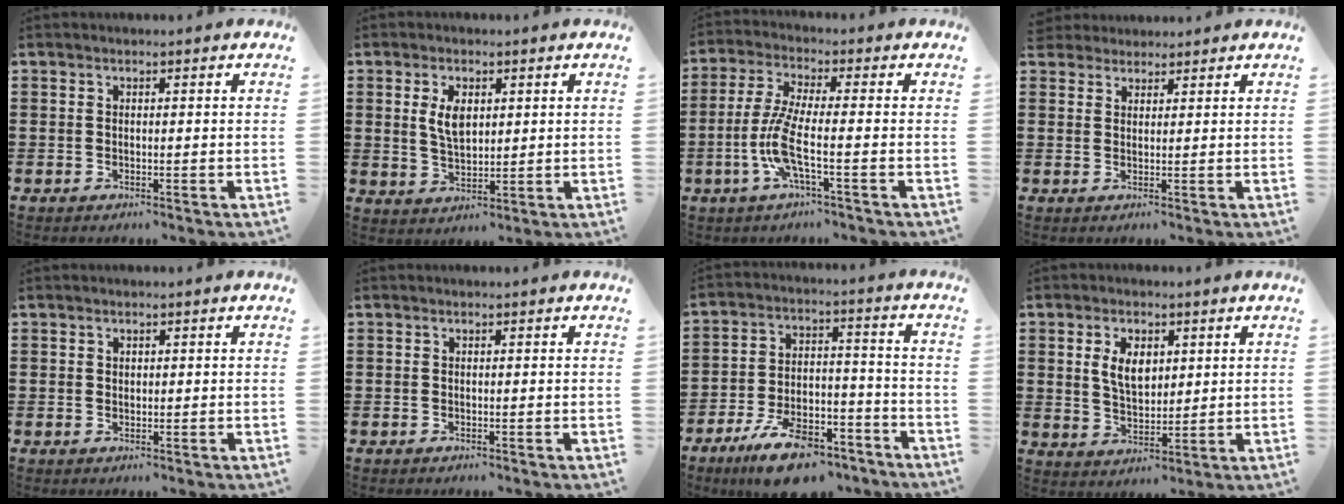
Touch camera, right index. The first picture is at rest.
{"total": 4.7, "force": [1.3, 2.6, 3.8], "torque": [-0.073, 0.006, 0.020]}
{"total": 7.6, "force": [-2.4, 1.5, 7.0], "torque": [-0.168, -0.016, -0.055]}
{"total": 2.1, "force": [1.9, 0.9, -0.5], "torque": [0.003, 0.007, 0.038]}
{"total": 0.8, "force": [0.4, 0.6, 0.2], "torque": [-0.006, 0.003, 0.008]}
{"total": 0.0}
{"total": 10.3, "force": [-7.6, 3.7, 5.9], "torque": [-0.111, 0.031, -0.139]}
{"total": 5.5, "force": [1.6, 3.3, 4.0], "torque": [-0.082, 0.010, 0.026]}